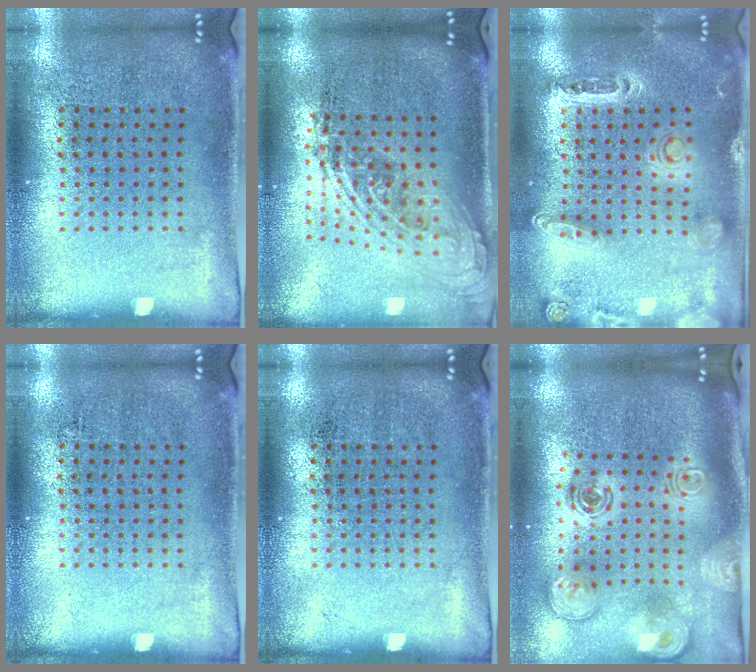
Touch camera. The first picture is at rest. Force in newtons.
{"total": 2.1, "press": 1.6, "slide": 1.4}
{"total": 1.4, "press": 1.4, "slide": 0.3}
{"total": 0.0}
{"total": 0.0}
{"total": 3.1, "press": 2.1, "slide": 2.2}